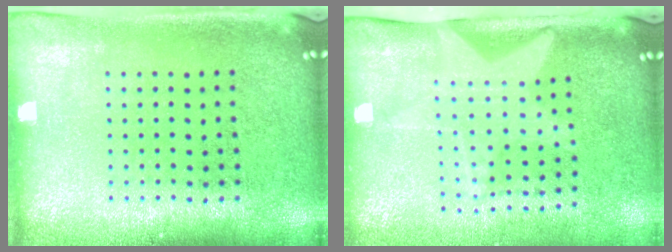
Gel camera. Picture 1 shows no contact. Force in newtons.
{"total": 1.5, "press": 1.4, "slide": 0.5}